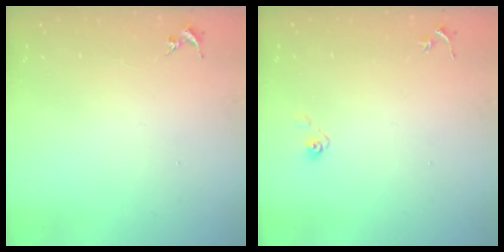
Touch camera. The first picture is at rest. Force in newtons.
{"total": 3.7, "press": 3.2, "slide": 1.9}